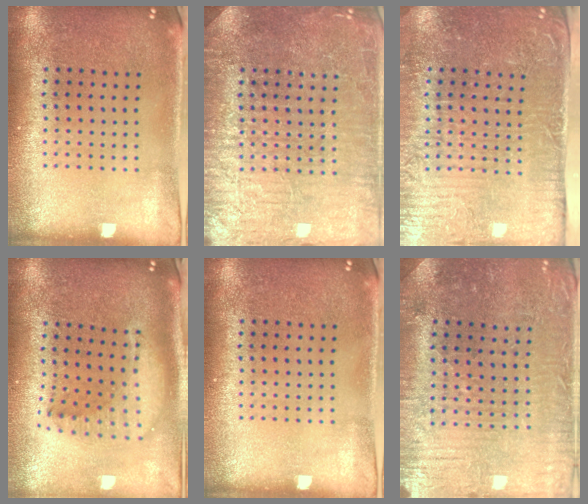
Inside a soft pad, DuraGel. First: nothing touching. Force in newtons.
{"total": 5.4, "press": 5.4, "slide": 0.8}
{"total": 5.3, "press": 4.6, "slide": 2.7}
{"total": 2.1, "press": 1.6, "slide": 1.3}
{"total": 0.0}
{"total": 1.6, "press": 1.5, "slide": 0.5}